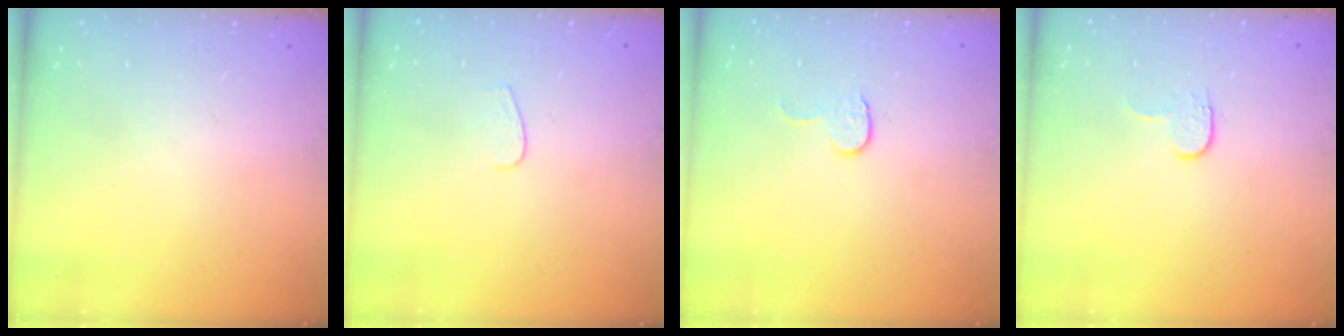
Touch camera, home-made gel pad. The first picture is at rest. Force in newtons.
{"total": 4.0, "press": 4.0, "slide": 0.4}
{"total": 4.6, "press": 4.6, "slide": 0.4}
{"total": 3.9, "press": 3.9, "slide": 0.4}